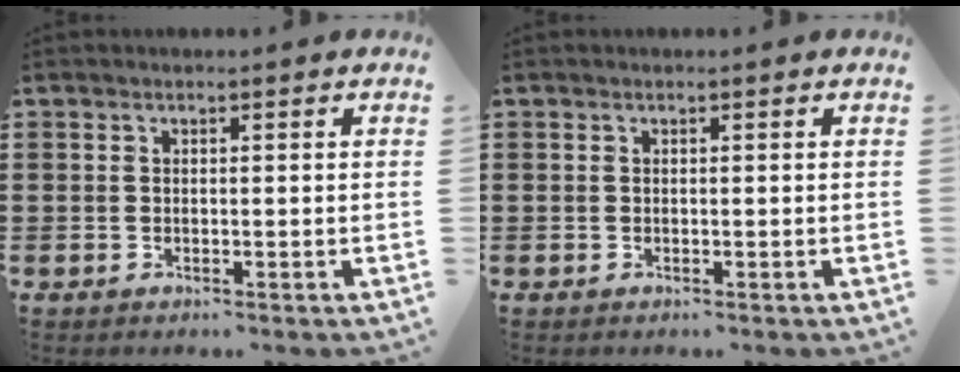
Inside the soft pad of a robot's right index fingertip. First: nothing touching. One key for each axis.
{"total": 0.0}